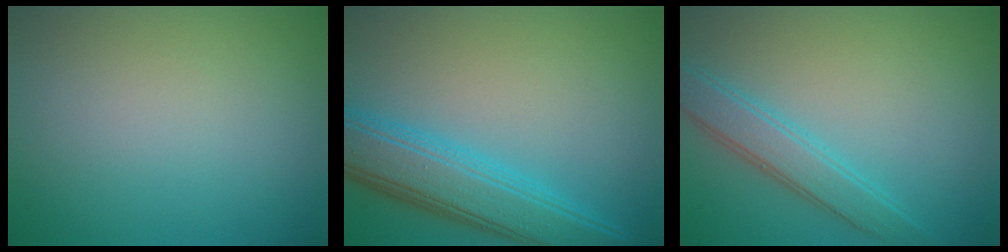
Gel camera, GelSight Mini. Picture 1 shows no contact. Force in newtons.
{"total": 6.7, "press": 6.7, "slide": 0.4}
{"total": 3.3, "press": 3.3, "slide": 0.2}